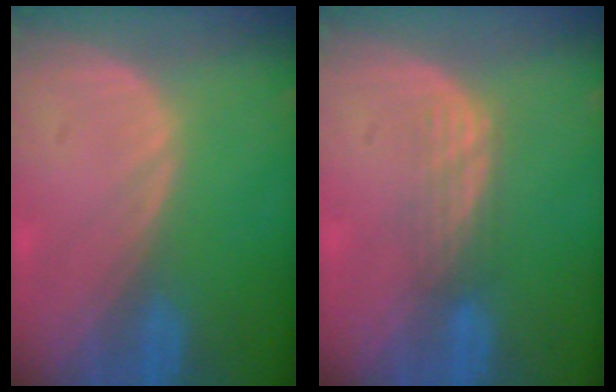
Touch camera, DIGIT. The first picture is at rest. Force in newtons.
{"total": 3.1, "press": 2.7, "slide": 1.7}